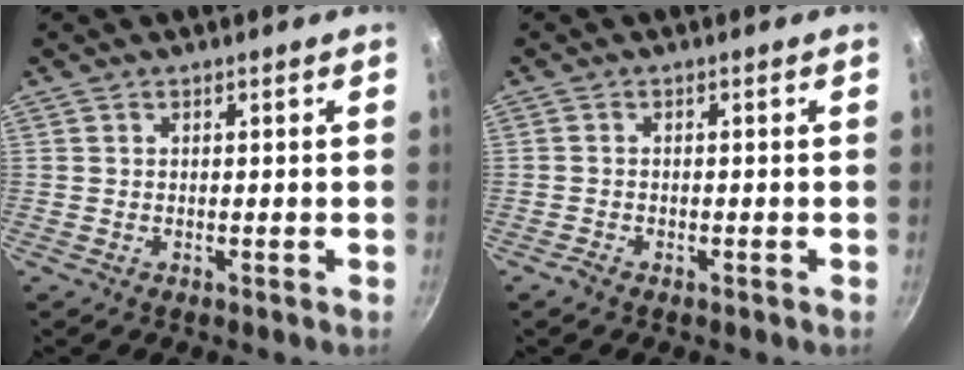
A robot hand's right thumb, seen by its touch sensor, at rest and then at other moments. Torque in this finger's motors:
{"motor_torque": [0.10, -0.22, 0.27, -0.05, 0.00]}